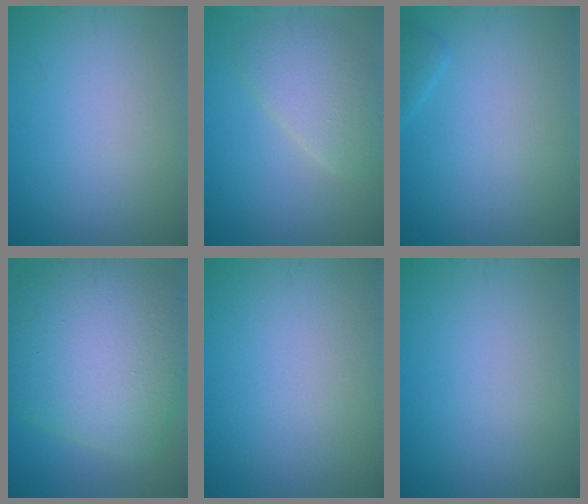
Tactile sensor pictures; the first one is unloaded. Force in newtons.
{"total": 3.6, "press": 3.6, "slide": 0.3}
{"total": 0.9, "press": 0.9, "slide": 0.1}
{"total": 12.3, "press": 12.2, "slide": 0.8}
{"total": 0.0}
{"total": 0.0}